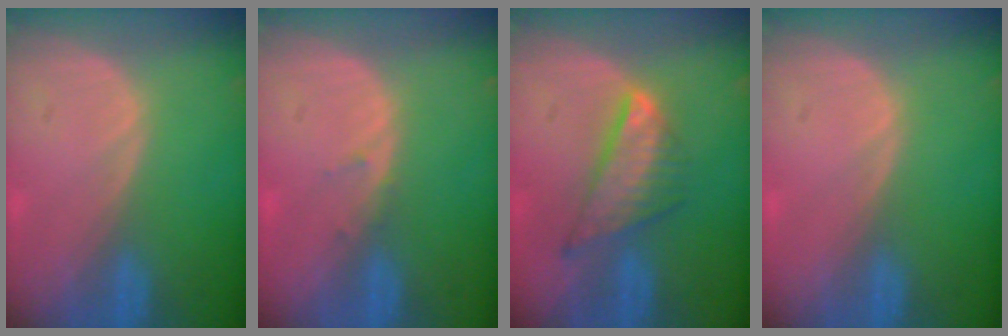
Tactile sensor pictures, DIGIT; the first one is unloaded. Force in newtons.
{"total": 0.9, "press": 0.6, "slide": 0.6}
{"total": 7.5, "press": 6.5, "slide": 3.7}
{"total": 0.0}